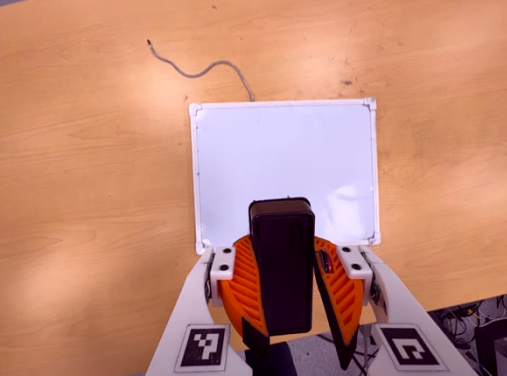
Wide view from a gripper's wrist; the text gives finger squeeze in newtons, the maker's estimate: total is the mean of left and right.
{"total": 9.7, "left": 9.8, "right": 9.7}